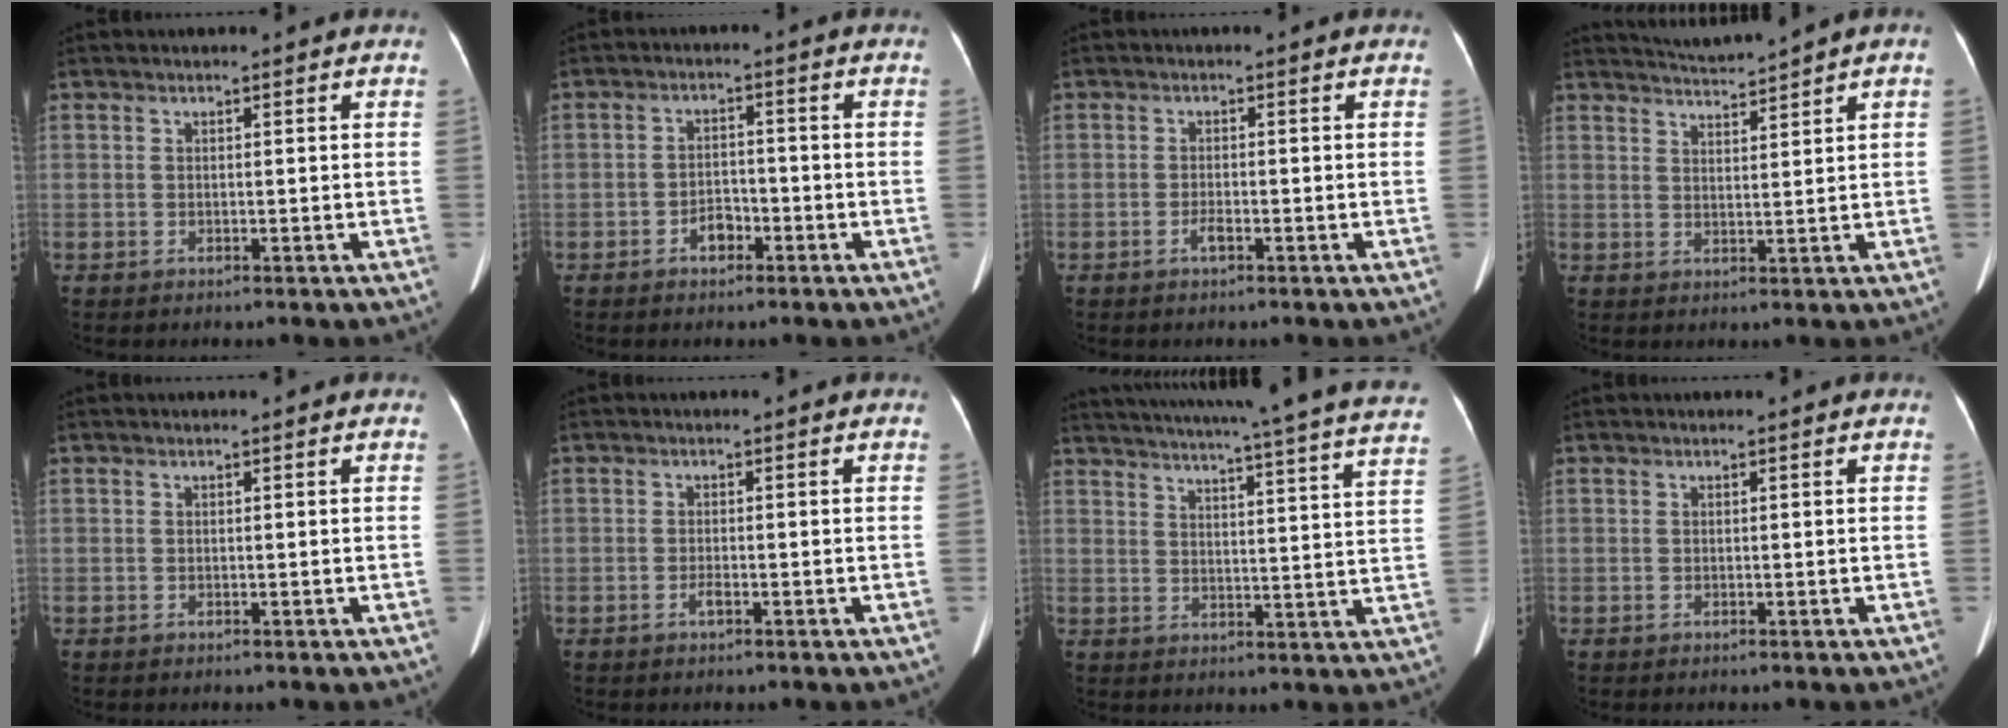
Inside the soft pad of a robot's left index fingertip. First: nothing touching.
{"total": 3.0, "force": [-1.8, 1.8, 1.6], "torque": [-0.027, 0.008, -0.029]}
{"total": 1.3, "force": [-0.8, 0.2, 1.0], "torque": [-0.022, 0.000, -0.014]}
{"total": 3.7, "force": [3.4, -1.1, 0.6], "torque": [-0.013, 0.001, 0.065]}
{"total": 0.0}
{"total": 0.6, "force": [-0.4, 0.1, 0.5], "torque": [-0.014, -0.001, -0.005]}
{"total": 32.7, "force": [29.9, -0.1, 13.2], "torque": [-0.214, -0.073, 0.360]}
{"total": 0.0}